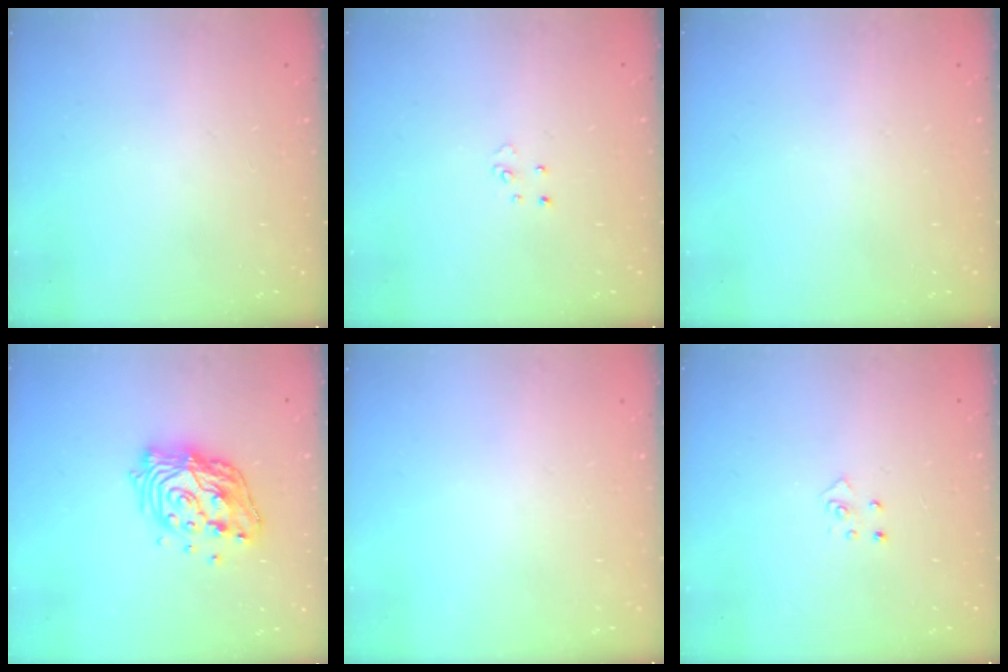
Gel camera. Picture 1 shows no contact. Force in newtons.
{"total": 3.2, "press": 3.2, "slide": 0.3}
{"total": 0.0}
{"total": 18.0, "press": 17.9, "slide": 1.6}
{"total": 0.0}
{"total": 4.2, "press": 4.2, "slide": 0.3}